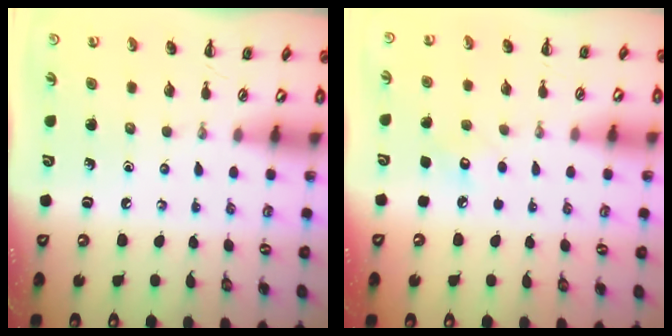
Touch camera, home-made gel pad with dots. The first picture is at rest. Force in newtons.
{"total": 5.9, "press": 5.7, "slide": 1.6}